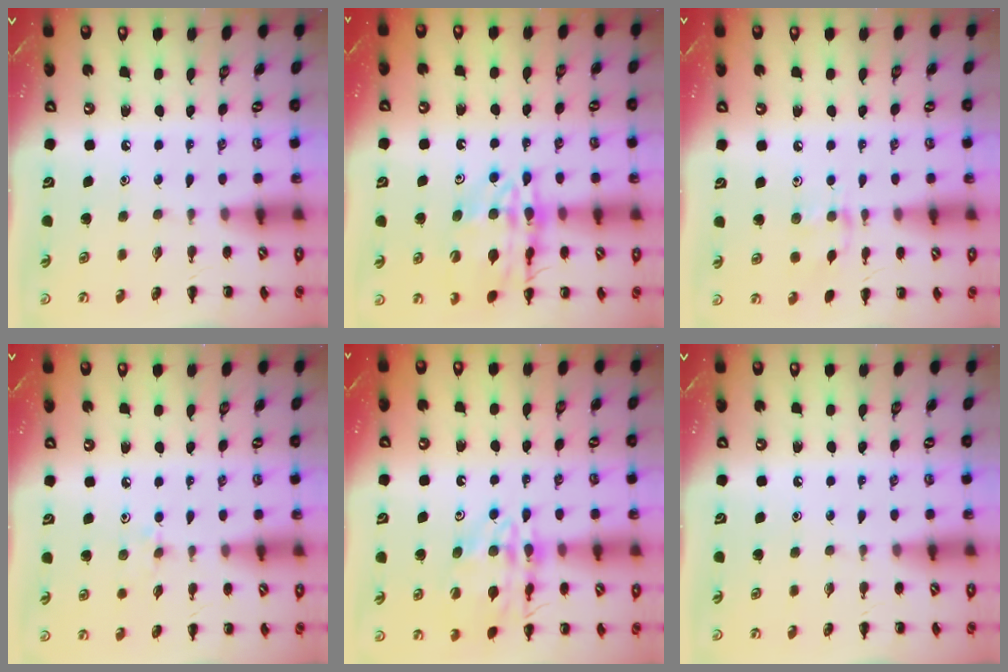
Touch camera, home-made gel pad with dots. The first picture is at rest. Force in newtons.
{"total": 17.7, "press": 17.6, "slide": 1.6}
{"total": 6.7, "press": 6.6, "slide": 1.5}
{"total": 5.7, "press": 5.4, "slide": 1.8}
{"total": 16.0, "press": 16.0, "slide": 1.7}
{"total": 0.0}